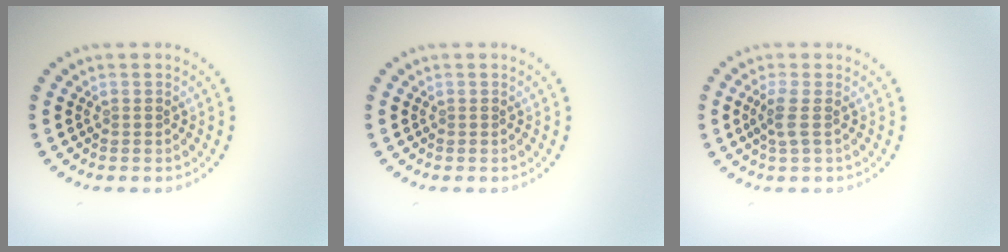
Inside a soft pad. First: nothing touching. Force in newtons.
{"total": 0.0}
{"total": 1.6, "press": 1.2, "slide": 1.1}